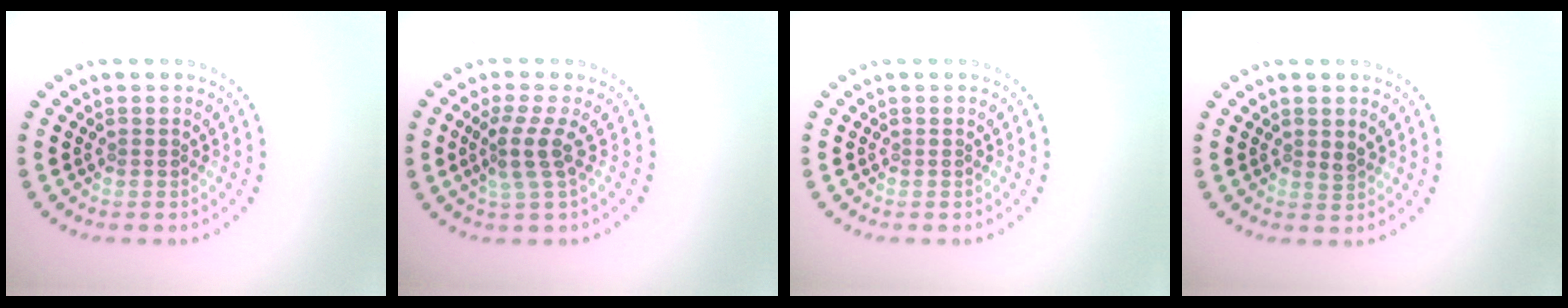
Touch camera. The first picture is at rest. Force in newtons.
{"total": 2.7, "press": 1.9, "slide": 2.0}
{"total": 0.0}
{"total": 0.9, "press": 0.8, "slide": 0.5}